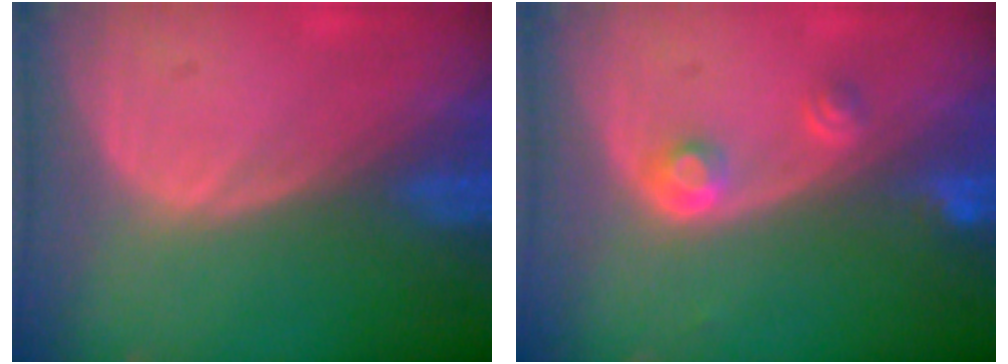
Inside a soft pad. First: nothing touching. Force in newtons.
{"total": 3.0, "press": 2.8, "slide": 0.9}